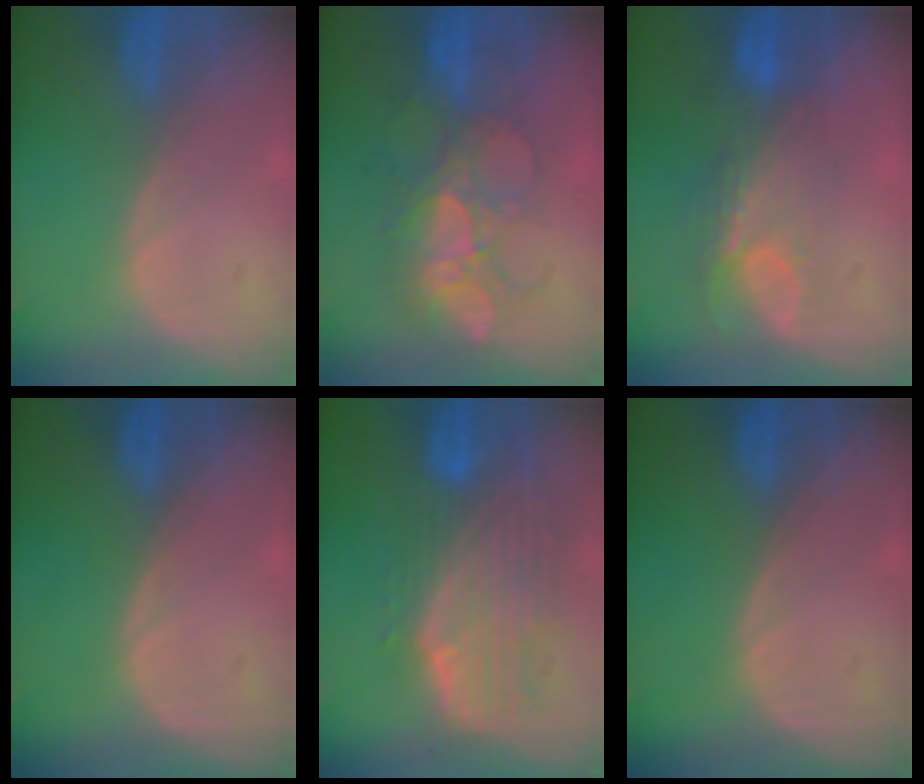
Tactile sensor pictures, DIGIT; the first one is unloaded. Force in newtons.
{"total": 7.7, "press": 7.6, "slide": 1.4}
{"total": 7.5, "press": 6.5, "slide": 3.7}
{"total": 0.0}
{"total": 10.5, "press": 9.0, "slide": 5.4}
{"total": 0.0}